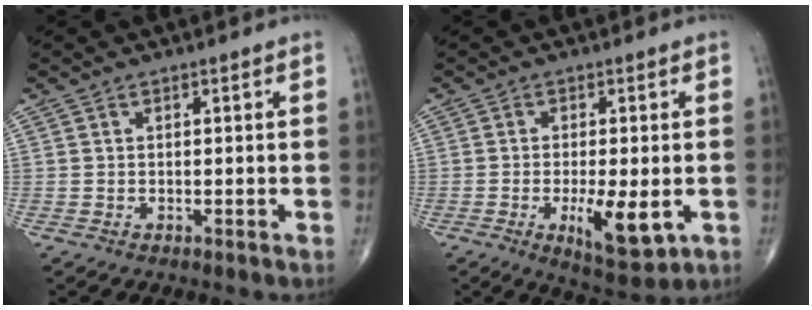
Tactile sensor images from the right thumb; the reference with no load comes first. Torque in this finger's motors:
{"motor_torque": [0.24, 0.04, 0.03, -0.10, 0.23]}